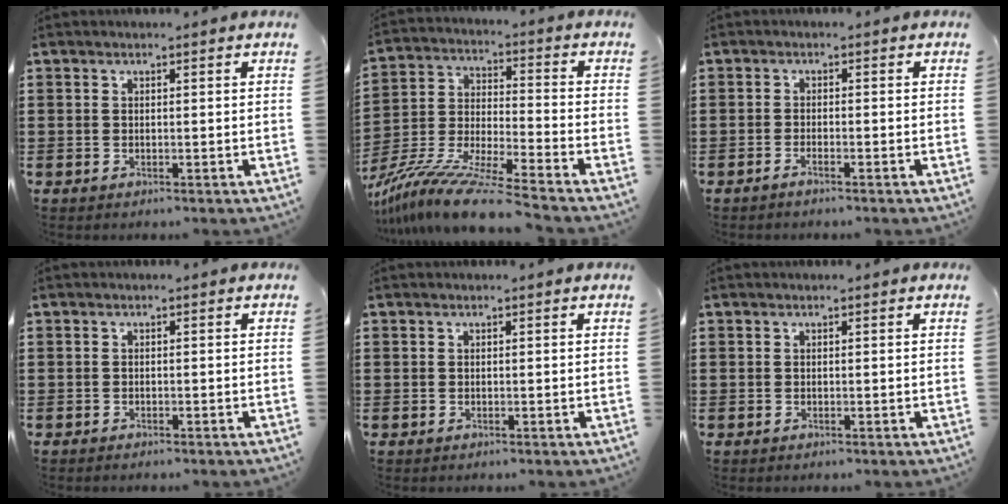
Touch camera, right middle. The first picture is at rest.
{"total": 11.2, "force": [-10.3, -0.5, 4.5], "torque": [-0.091, 0.002, -0.211]}
{"total": 1.1, "force": [-0.9, 0.0, 0.7], "torque": [-0.014, -0.005, -0.015]}
{"total": 0.6, "force": [-0.6, 0.2, 0.0], "torque": [0.000, 0.003, -0.014]}
{"total": 0.0}
{"total": 0.0}